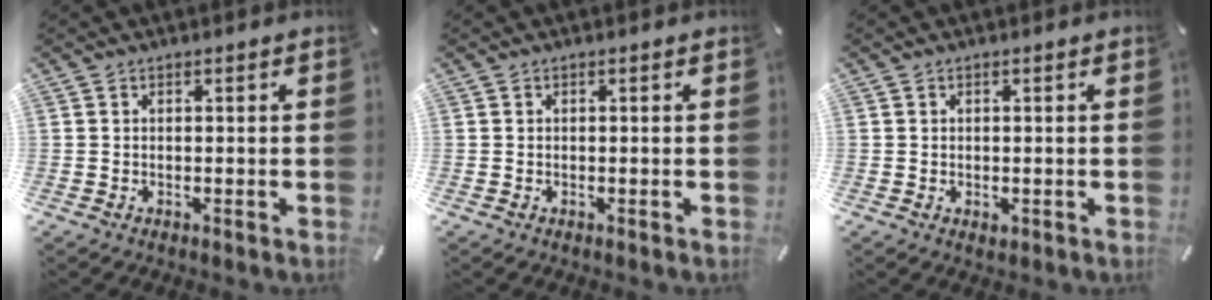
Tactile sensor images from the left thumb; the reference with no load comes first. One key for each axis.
{"total": 0.0}
{"total": 1.0, "fx": -0.2, "fy": 0.8, "fz": 0.6, "tx": -0.010, "ty": 0.000, "tz": -0.004}